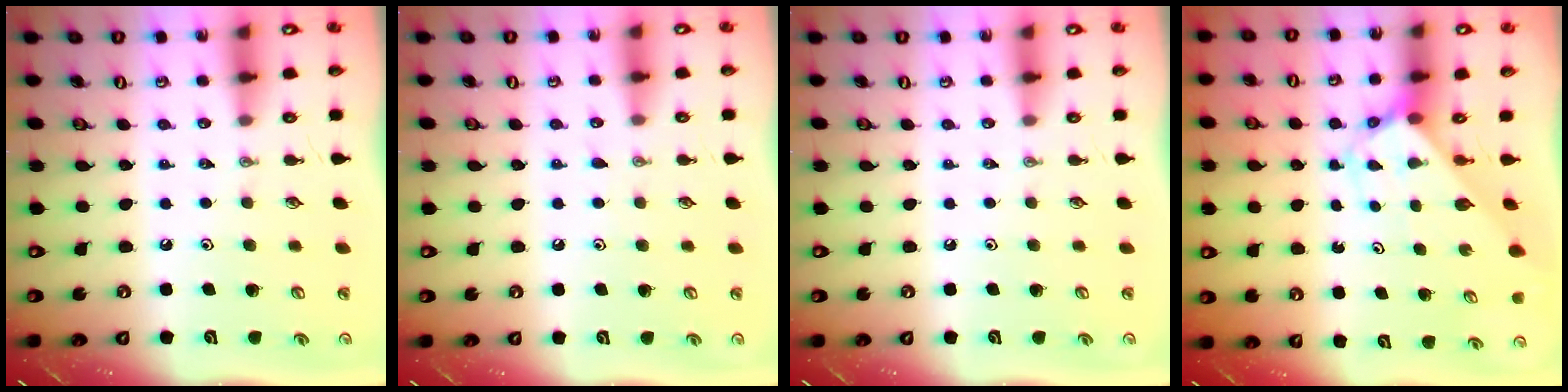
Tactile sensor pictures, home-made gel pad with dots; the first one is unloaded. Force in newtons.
{"total": 3.9, "press": 3.9, "slide": 0.5}
{"total": 0.0}
{"total": 2.9, "press": 2.9, "slide": 0.3}